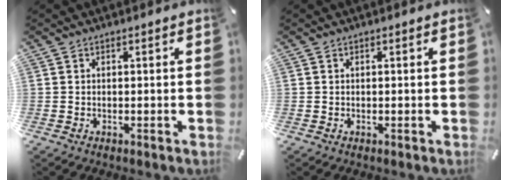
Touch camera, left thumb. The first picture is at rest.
{"total": 0.0}